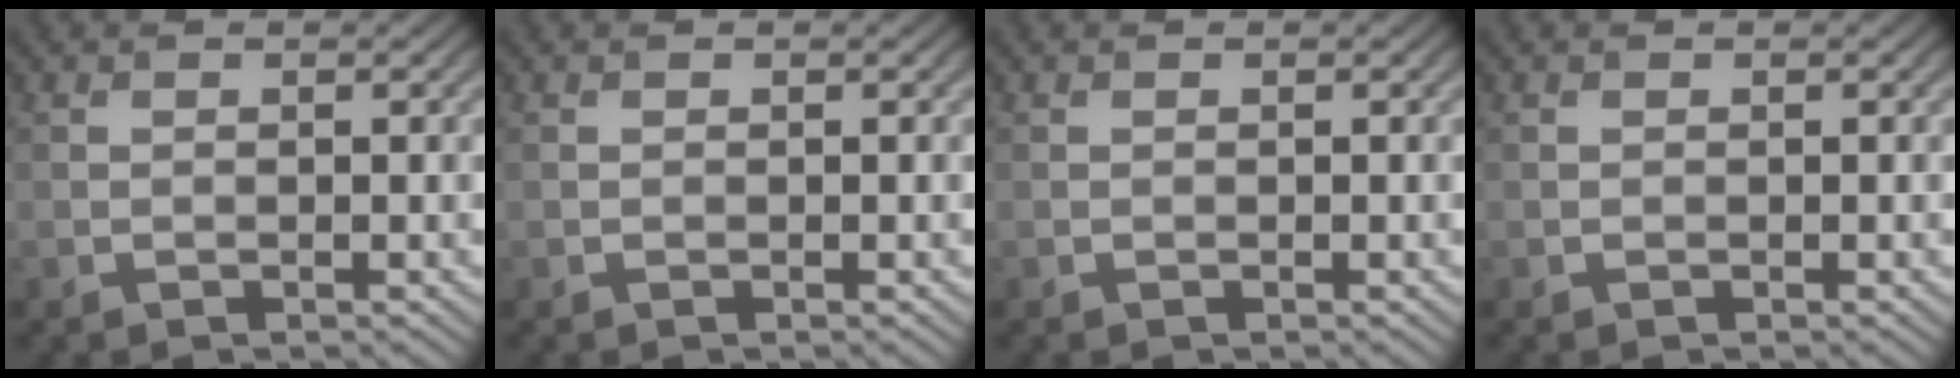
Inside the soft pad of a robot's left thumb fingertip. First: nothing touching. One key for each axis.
{"total": 0.0}
{"total": 0.0}
{"total": 0.0}